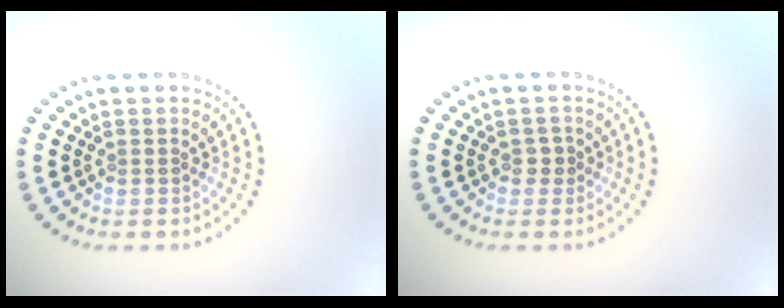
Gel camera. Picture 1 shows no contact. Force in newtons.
{"total": 0.9, "press": 0.8, "slide": 0.4}